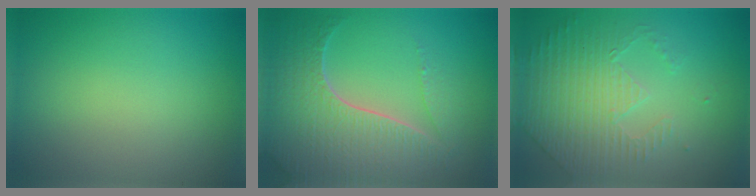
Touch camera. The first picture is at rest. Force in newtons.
{"total": 7.6, "press": 5.6, "slide": 5.1}
{"total": 4.4, "press": 3.3, "slide": 3.0}